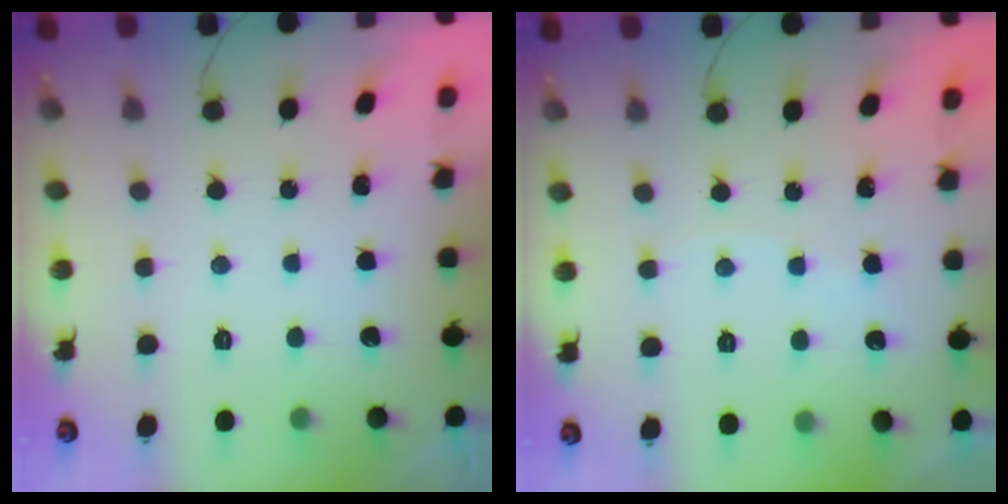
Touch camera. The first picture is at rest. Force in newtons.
{"total": 1.5, "press": 1.4, "slide": 0.3}